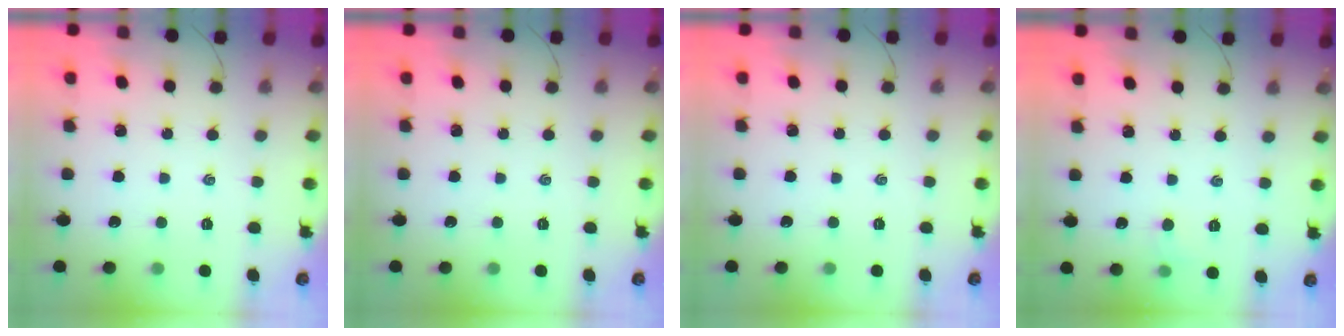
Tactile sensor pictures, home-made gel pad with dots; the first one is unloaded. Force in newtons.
{"total": 0.0}
{"total": 0.0}
{"total": 3.9, "press": 3.7, "slide": 1.2}